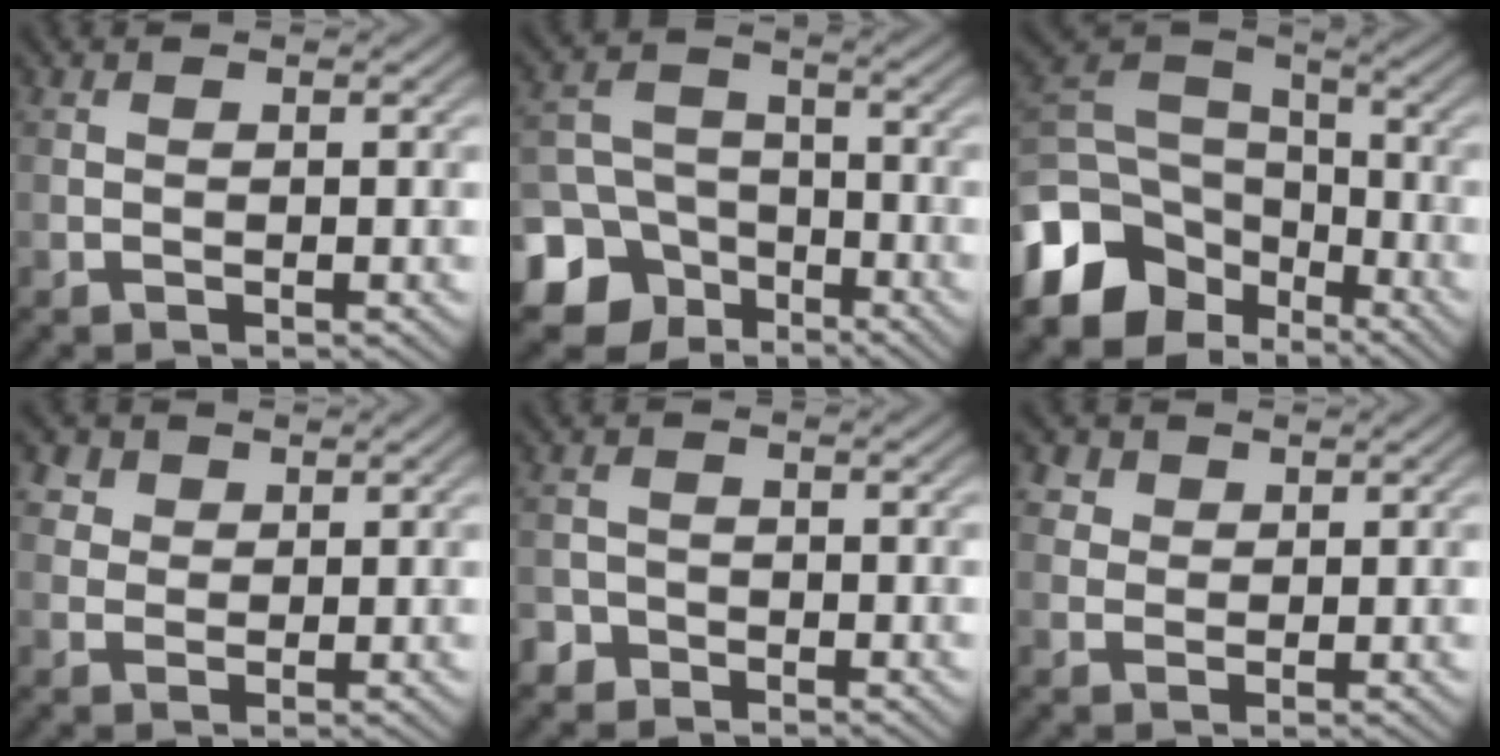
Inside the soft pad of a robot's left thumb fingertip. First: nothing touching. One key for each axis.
{"total": 13.5, "fx": -6.8, "fy": 10.8, "fz": 4.4, "tx": -0.134, "ty": -0.042, "tz": -0.127}
{"total": 14.2, "fx": -7.1, "fy": 9.9, "fz": 7.4, "tx": -0.193, "ty": -0.028, "tz": -0.133}
{"total": 4.6, "fx": 2.7, "fy": 3.2, "fz": 1.8, "tx": -0.059, "ty": 0.001, "tz": 0.055}
{"total": 2.5, "fx": -1.8, "fy": 1.7, "fz": 0.3, "tx": -0.002, "ty": 0.004, "tz": -0.042}
{"total": 3.7, "fx": 2.2, "fy": 2.7, "fz": 1.4, "tx": -0.044, "ty": -0.001, "tz": 0.048}